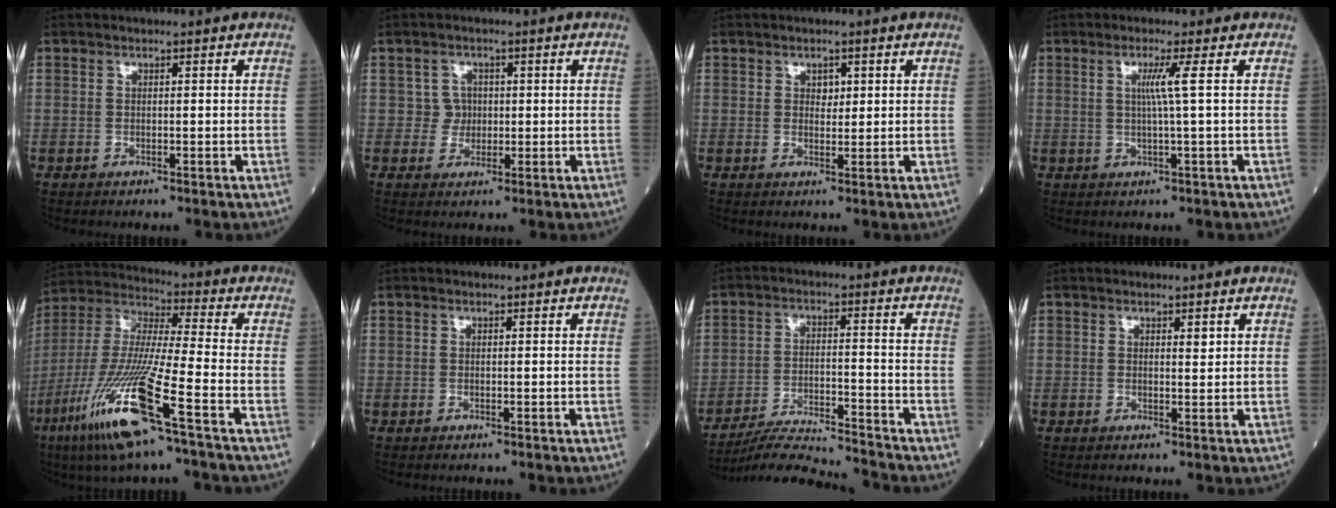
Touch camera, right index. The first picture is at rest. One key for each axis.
{"total": 2.5, "fx": 0.2, "fy": 2.5, "fz": 0.1, "tx": 0.008, "ty": 0.006, "tz": 0.000}
{"total": 1.7, "fx": 0.7, "fy": 1.2, "fz": 1.0, "tx": -0.008, "ty": -0.004, "tz": 0.009}
{"total": 3.1, "fx": 0.6, "fy": -1.2, "fz": 2.8, "tx": -0.056, "ty": -0.003, "tz": 0.013}
{"total": 17.0, "fx": -8.5, "fy": 0.1, "fz": 14.8, "tx": -0.322, "ty": -0.037, "tz": -0.167}
{"total": 0.0}
{"total": 10.1, "fx": -9.9, "fy": -1.4, "fz": 1.6, "tx": -0.029, "ty": -0.004, "tz": -0.174}
{"total": 0.9, "fx": 0.6, "fy": 0.3, "fz": 0.6, "tx": -0.008, "ty": -0.004, "tz": 0.008}